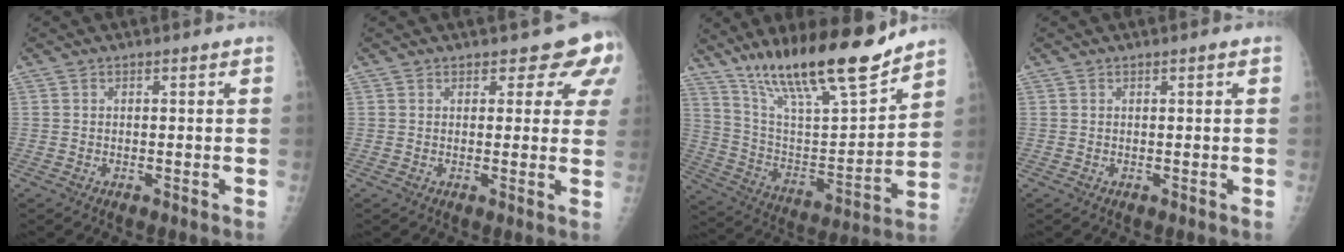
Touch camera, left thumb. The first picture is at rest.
{"total": 6.6, "force": [4.7, 3.2, 3.3], "torque": [0.004, -0.020, 0.045]}
{"total": 22.6, "force": [17.3, 4.6, 13.8], "torque": [-0.210, -0.082, 0.304]}
{"total": 0.7, "force": [0.3, 0.0, 0.6], "torque": [-0.011, 0.001, 0.005]}